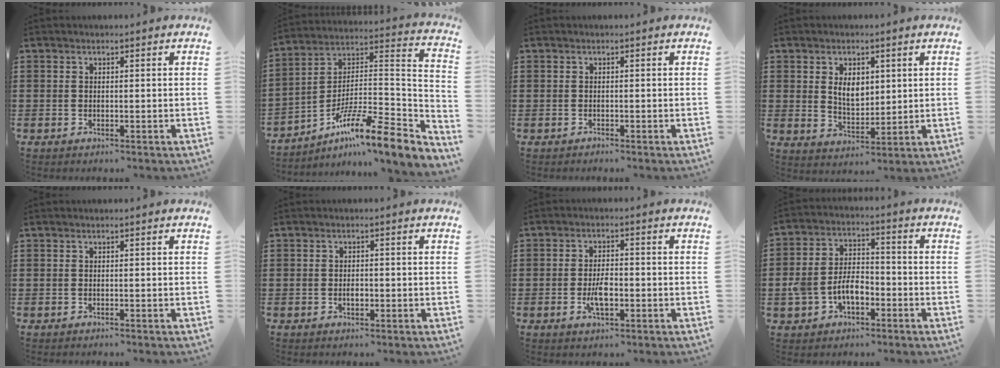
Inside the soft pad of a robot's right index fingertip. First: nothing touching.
{"total": 11.1, "force": [-7.8, 1.6, 7.7], "torque": [-0.137, -0.003, -0.155]}
{"total": 0.5, "force": [-0.4, 0.3, -0.1], "torque": [0.002, 0.005, -0.010]}
{"total": 5.0, "force": [1.5, 3.2, 3.5], "torque": [-0.063, 0.005, 0.021]}
{"total": 0.0}
{"total": 1.6, "force": [-0.4, 0.8, 1.3], "torque": [-0.025, 0.002, -0.008]}
{"total": 4.7, "force": [-1.2, 2.0, 4.1], "torque": [-0.092, -0.002, -0.026]}
{"total": 6.9, "force": [-2.6, 4.4, 4.6], "torque": [-0.113, 0.005, -0.056]}